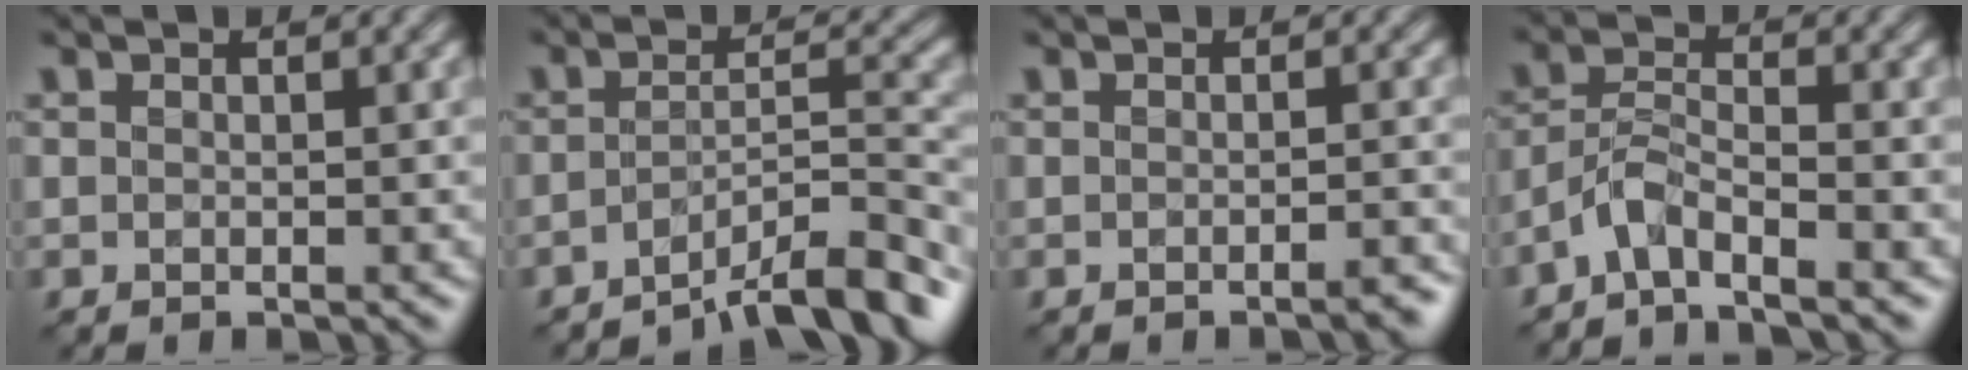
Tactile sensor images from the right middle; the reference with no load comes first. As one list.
[{"total": 6.4, "force": [-5.0, 1.2, 3.7], "torque": [-0.051, 0.011, -0.081]}, {"total": 1.5, "force": [-1.0, 0.4, 1.1], "torque": [-0.004, 0.005, -0.019]}, {"total": 2.9, "force": [-2.3, 0.5, 1.6], "torque": [-0.035, 0.010, -0.057]}]